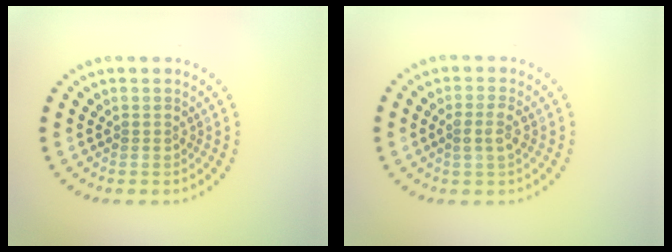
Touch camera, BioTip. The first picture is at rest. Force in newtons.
{"total": 1.8, "press": 1.8, "slide": 0.4}